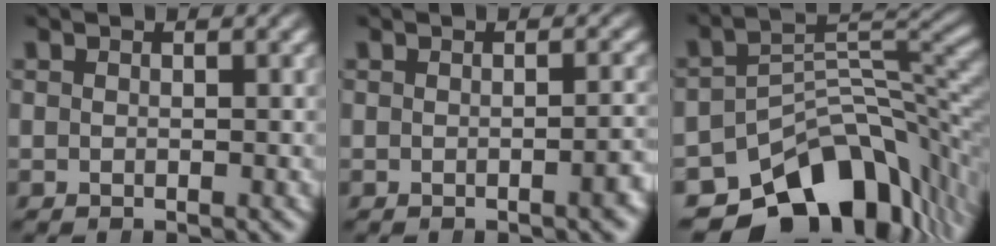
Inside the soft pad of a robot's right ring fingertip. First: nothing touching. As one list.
[{"total": 1.4, "force": [-0.8, -0.2, 1.1], "torque": [-0.011, 0.008, -0.014]}, {"total": 16.7, "force": [-9.5, 8.9, 10.6], "torque": [-0.132, -0.028, -0.129]}]